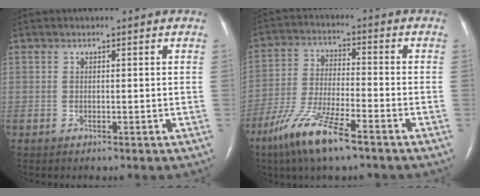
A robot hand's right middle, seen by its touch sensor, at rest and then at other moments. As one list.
[{"total": 11.3, "force": [-7.3, 1.8, 8.4], "torque": [-0.177, -0.022, -0.137]}]